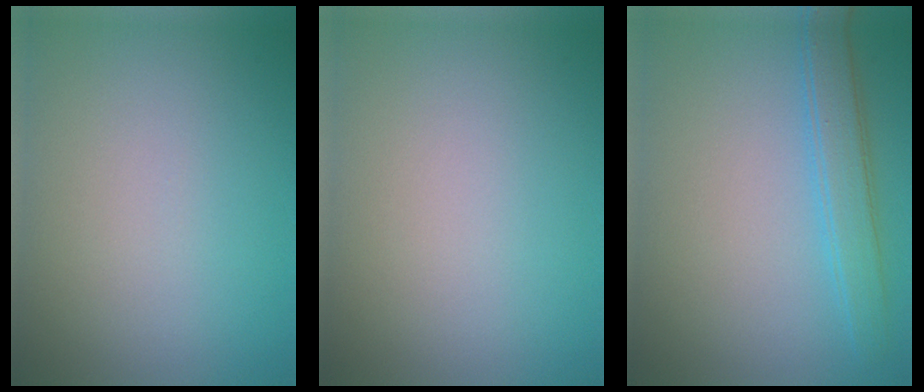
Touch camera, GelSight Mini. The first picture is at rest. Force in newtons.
{"total": 0.0}
{"total": 2.4, "press": 2.4, "slide": 0.2}